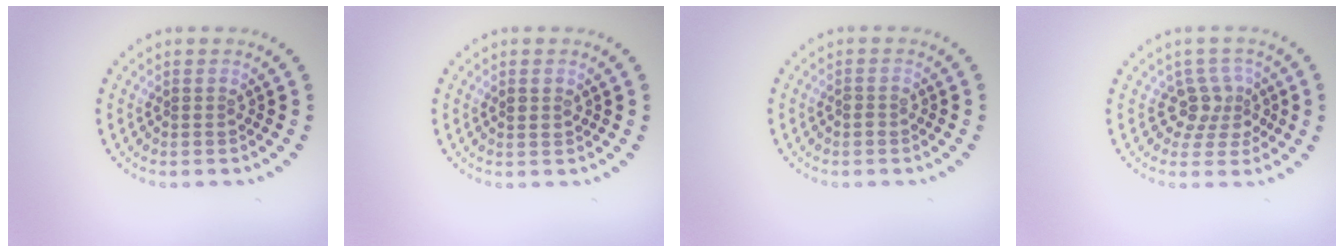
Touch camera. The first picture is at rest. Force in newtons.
{"total": 1.0, "press": 0.9, "slide": 0.3}
{"total": 0.8, "press": 0.7, "slide": 0.4}
{"total": 2.8, "press": 2.1, "slide": 1.8}